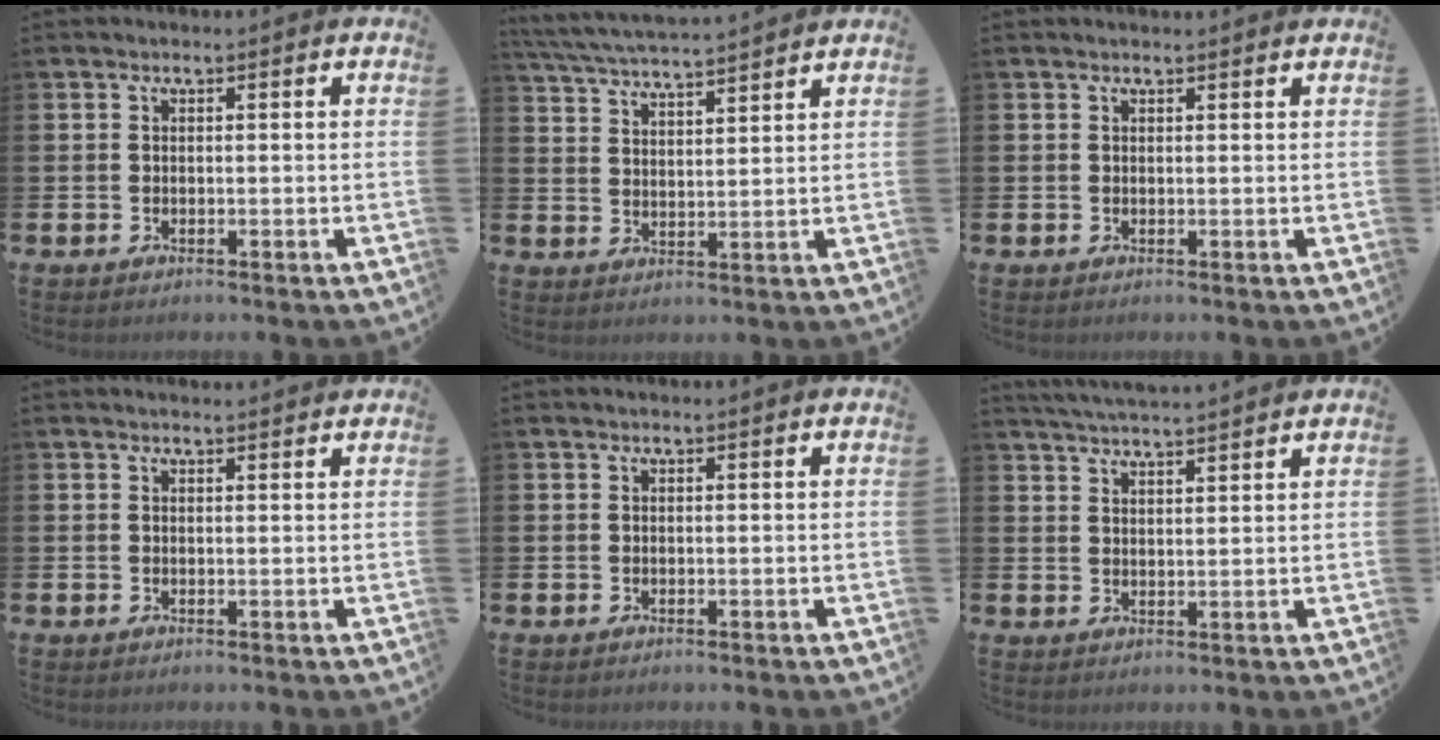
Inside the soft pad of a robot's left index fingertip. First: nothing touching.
{"total": 5.2, "force": [5.2, 0.0, 0.9], "torque": [-0.036, -0.034, 0.091]}
{"total": 0.7, "force": [0.6, 0.0, 0.2], "torque": [0.009, -0.005, 0.009]}
{"total": 1.1, "force": [1.1, 0.1, 0.1], "torque": [0.009, -0.006, 0.017]}
{"total": 0.0}
{"total": 4.1, "force": [4.0, -0.3, 0.4], "torque": [-0.012, -0.022, 0.072]}